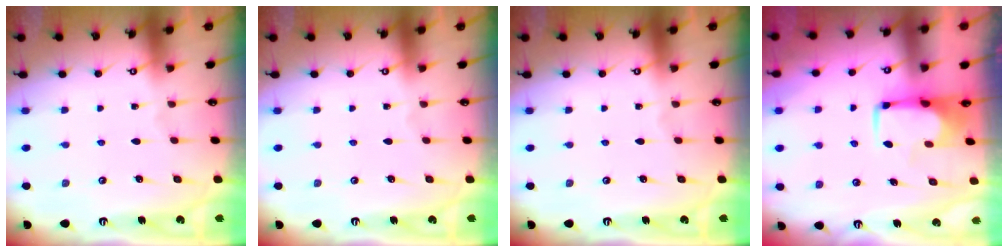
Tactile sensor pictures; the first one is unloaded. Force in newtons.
{"total": 0.0}
{"total": 0.0}
{"total": 0.6, "press": 0.6, "slide": 0.2}